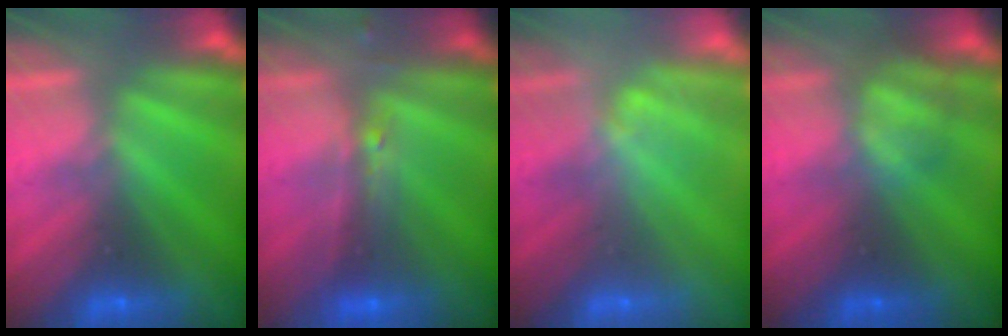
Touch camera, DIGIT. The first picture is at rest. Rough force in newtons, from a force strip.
{"total": 2.4}
{"total": 1.3}
{"total": 2.4}